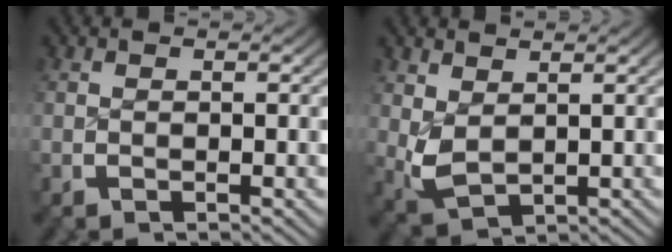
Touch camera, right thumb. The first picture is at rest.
{"total": 2.8, "force": [1.0, 2.5, 0.6], "torque": [-0.034, -0.032, 0.036]}